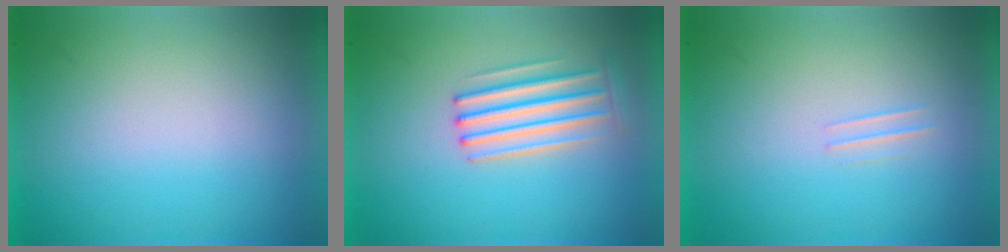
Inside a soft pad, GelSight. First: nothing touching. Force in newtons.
{"total": 3.2}
{"total": 1.1}